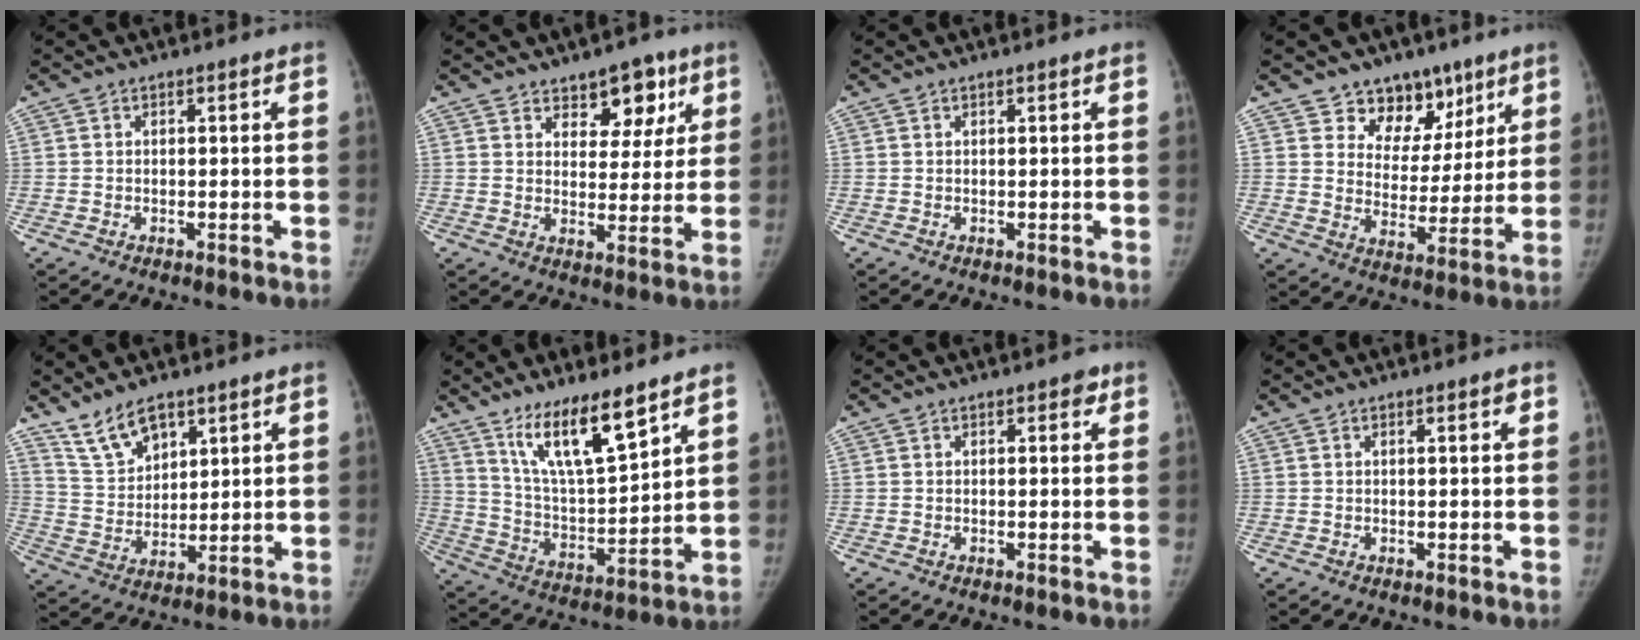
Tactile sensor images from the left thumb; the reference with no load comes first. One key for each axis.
{"total": 7.9, "fx": 4.8, "fy": 4.9, "fz": 3.9, "tx": -0.013, "ty": -0.024, "tz": 0.070}
{"total": 0.0}
{"total": 11.3, "fx": 7.4, "fy": 7.8, "fz": 3.3, "tx": 0.004, "ty": -0.039, "tz": 0.122}
{"total": 8.5, "fx": 6.3, "fy": 4.1, "fz": 4.0, "tx": -0.054, "ty": -0.034, "tz": 0.130}
{"total": 14.0, "fx": 9.7, "fy": 3.2, "fz": 9.6, "tx": -0.152, "ty": -0.064, "tz": 0.190}
{"total": 1.5, "fx": 0.7, "fy": 0.8, "fz": 1.0, "tx": -0.003, "ty": 0.000, "tz": 0.006}
{"total": 1.1, "fx": 0.5, "fy": 0.2, "fz": 1.0, "tx": -0.013, "ty": 0.001, "tz": 0.007}